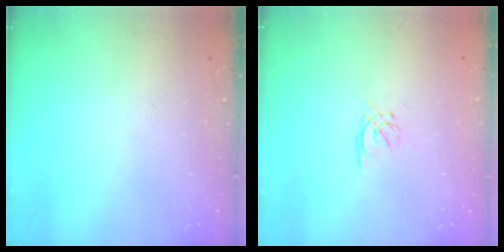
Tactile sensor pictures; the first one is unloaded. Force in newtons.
{"total": 1.2, "press": 1.1, "slide": 0.5}